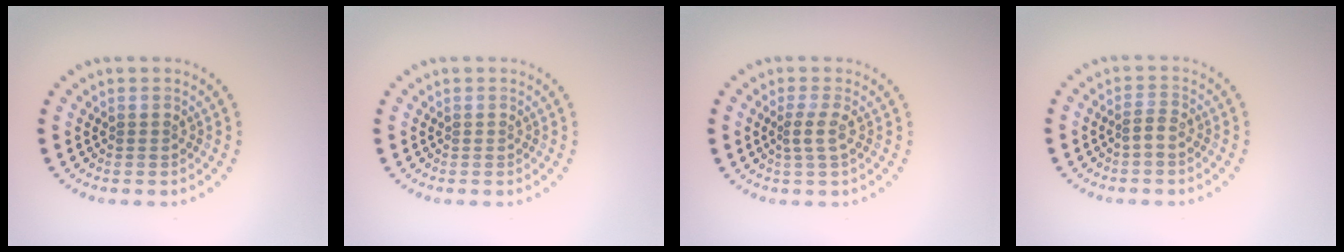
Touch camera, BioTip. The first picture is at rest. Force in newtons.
{"total": 0.0}
{"total": 1.6, "press": 1.1, "slide": 1.1}
{"total": 1.0, "press": 0.8, "slide": 0.5}